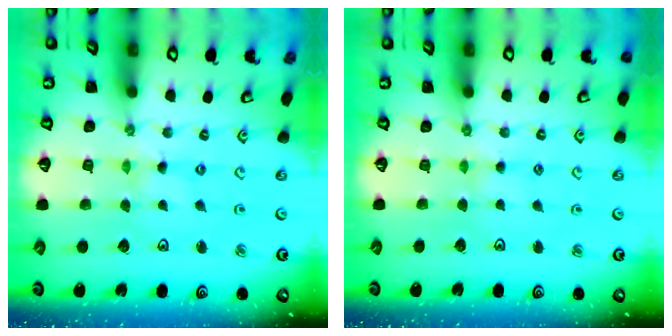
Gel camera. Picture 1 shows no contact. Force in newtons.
{"total": 2.6, "press": 2.6, "slide": 0.4}